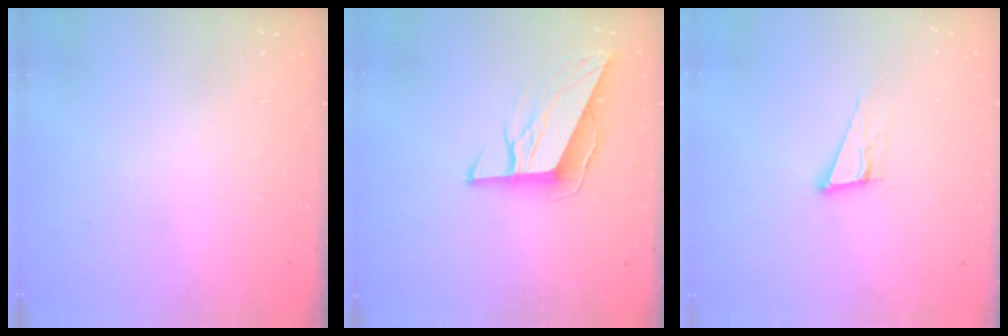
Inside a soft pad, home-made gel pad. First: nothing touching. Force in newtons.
{"total": 9.3, "press": 9.3, "slide": 0.6}
{"total": 6.8, "press": 6.2, "slide": 2.8}